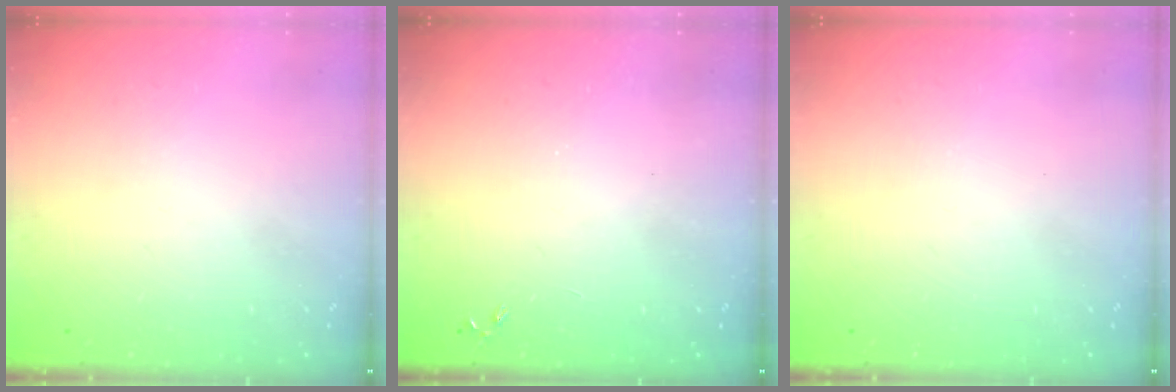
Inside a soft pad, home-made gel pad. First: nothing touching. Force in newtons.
{"total": 0.0}
{"total": 0.0}